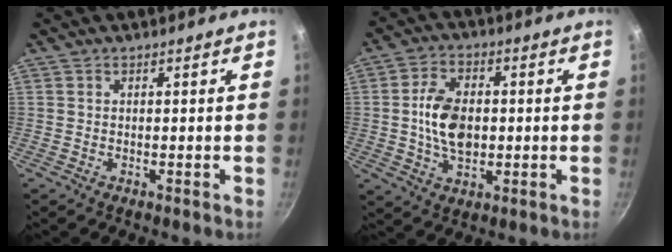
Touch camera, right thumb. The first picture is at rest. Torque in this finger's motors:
{"motor_torque": [1.55, 1.36, 1.05, -0.18, 0.08]}